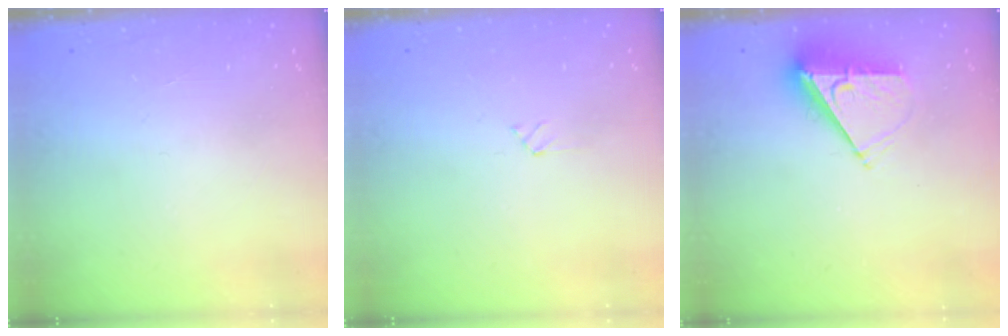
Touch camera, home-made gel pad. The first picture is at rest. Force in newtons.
{"total": 2.7, "press": 2.7, "slide": 0.3}
{"total": 7.0, "press": 7.0, "slide": 0.3}